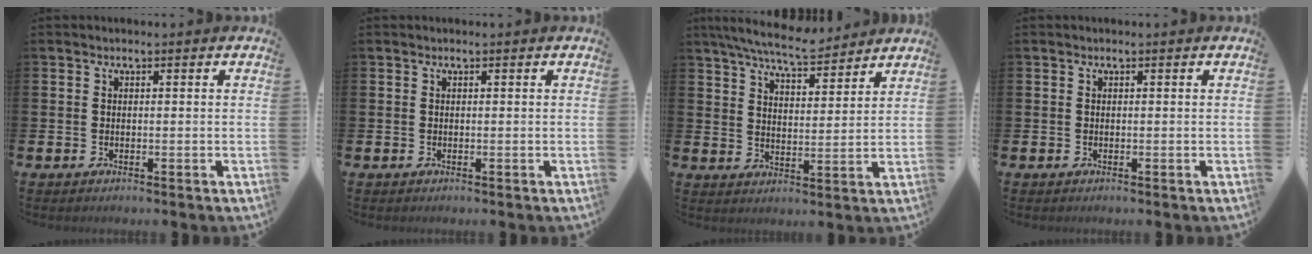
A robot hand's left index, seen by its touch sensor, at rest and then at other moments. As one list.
[{"total": 0.0}, {"total": 7.7, "force": [7.3, 1.0, 2.5], "torque": [-0.063, -0.035, 0.130]}, {"total": 0.0}]